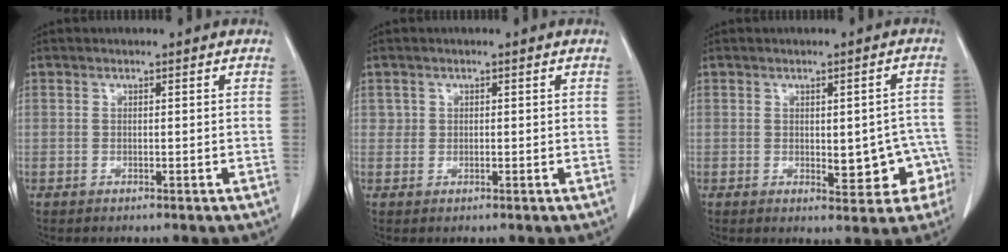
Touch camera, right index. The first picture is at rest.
{"total": 1.0, "force": [0.4, 0.9, 0.0], "torque": [0.010, 0.004, 0.004]}
{"total": 7.6, "force": [-1.8, 3.6, 6.4], "torque": [-0.055, 0.020, -0.012]}